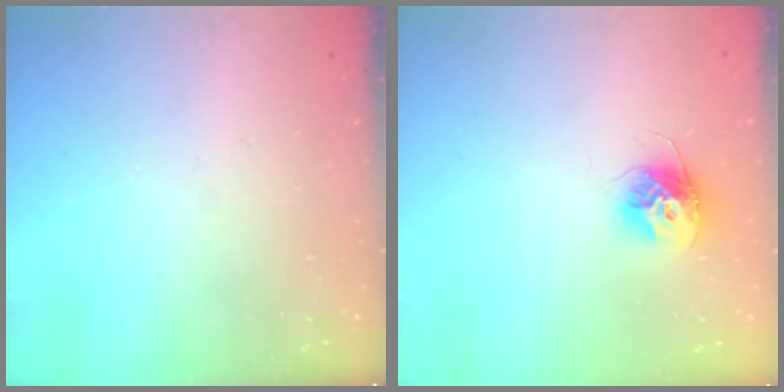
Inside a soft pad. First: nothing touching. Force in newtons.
{"total": 10.4, "press": 10.4, "slide": 0.5}